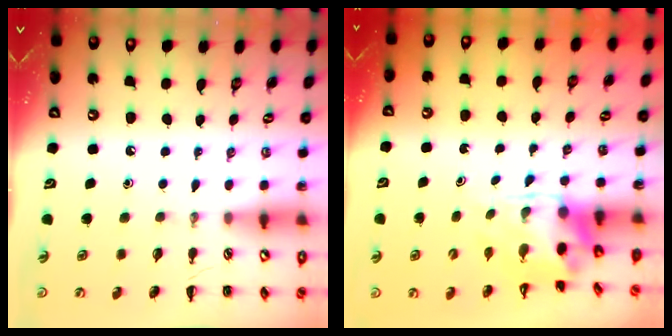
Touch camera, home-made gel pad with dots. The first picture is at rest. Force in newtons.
{"total": 3.5, "press": 3.4, "slide": 0.7}